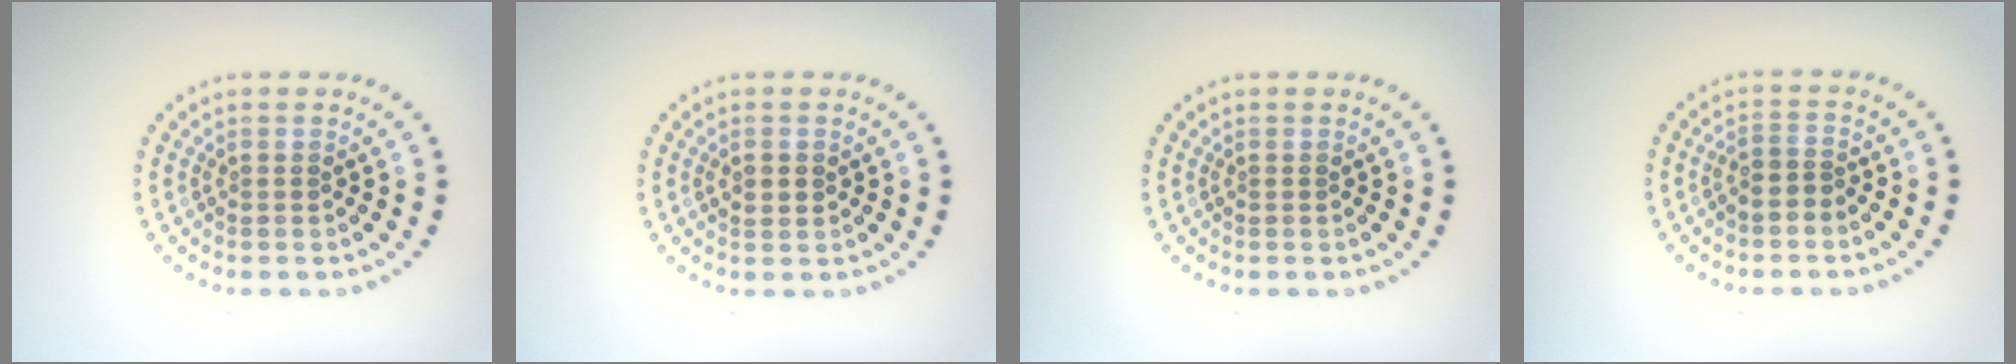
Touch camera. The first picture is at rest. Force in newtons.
{"total": 1.7, "press": 1.7, "slide": 0.1}
{"total": 0.0}
{"total": 1.6, "press": 1.4, "slide": 0.8}